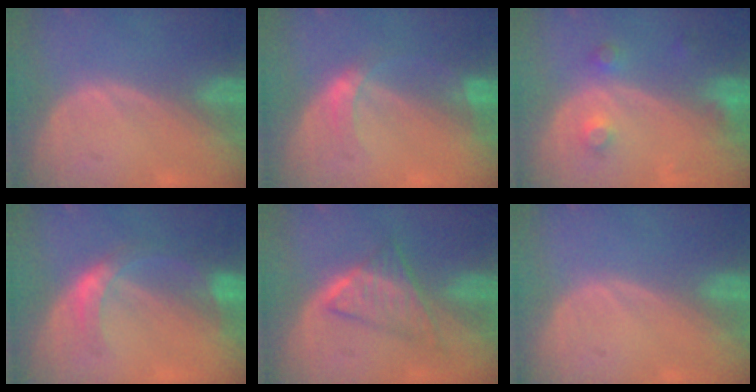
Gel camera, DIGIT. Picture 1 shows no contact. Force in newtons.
{"total": 3.3, "press": 3.3, "slide": 0.2}
{"total": 3.4, "press": 3.2, "slide": 1.2}
{"total": 5.5, "press": 5.1, "slide": 2.1}
{"total": 6.1, "press": 5.7, "slide": 2.0}
{"total": 0.0}